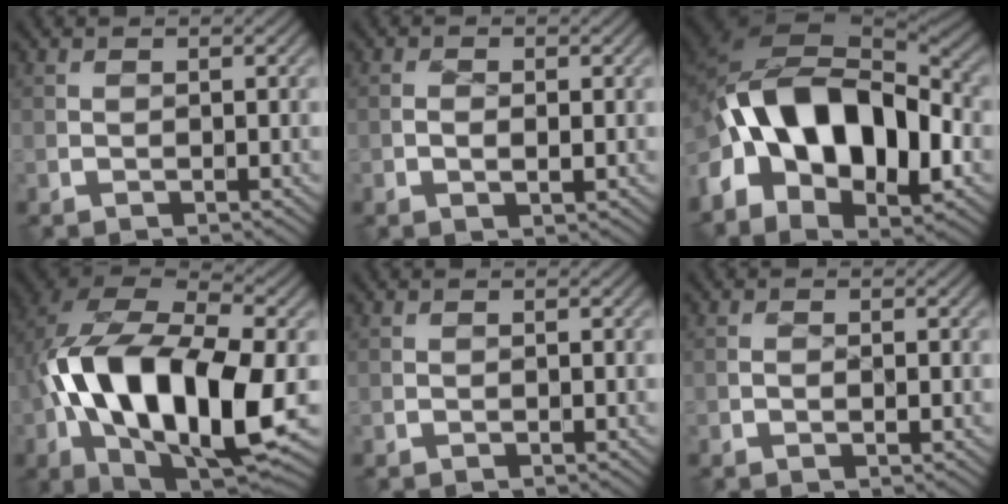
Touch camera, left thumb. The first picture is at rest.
{"total": 1.5, "force": [-0.3, 0.7, 1.2], "torque": [-0.019, 0.000, -0.007]}
{"total": 16.6, "force": [-3.1, 9.8, 13.0], "torque": [-0.227, 0.005, -0.064]}
{"total": 19.2, "force": [-2.3, 10.6, 15.8], "torque": [-0.334, -0.008, -0.040]}
{"total": 0.0}
{"total": 0.8, "force": [-0.2, 0.4, 0.6], "torque": [-0.010, 0.000, -0.004]}